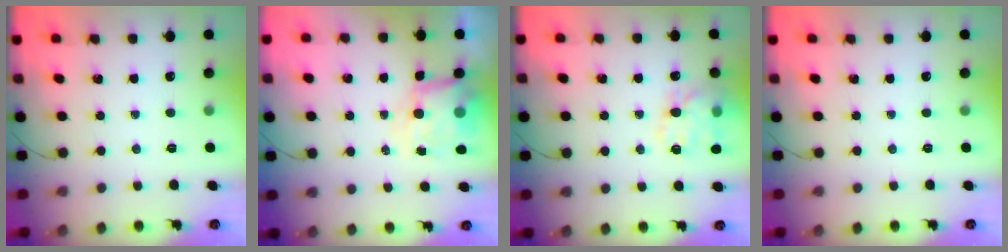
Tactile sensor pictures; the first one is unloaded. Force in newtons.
{"total": 6.8, "press": 6.5, "slide": 1.9}
{"total": 15.0, "press": 14.9, "slide": 2.2}
{"total": 0.0}